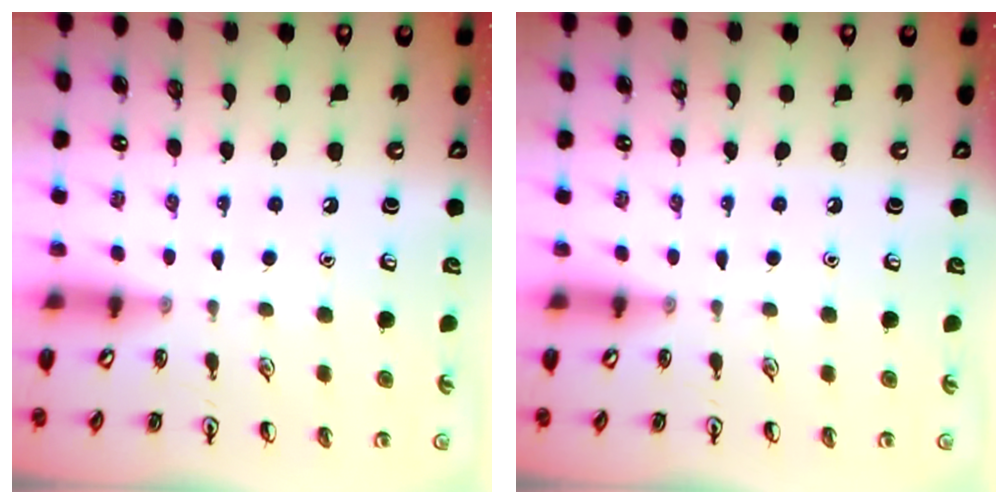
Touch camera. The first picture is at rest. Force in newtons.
{"total": 0.0}